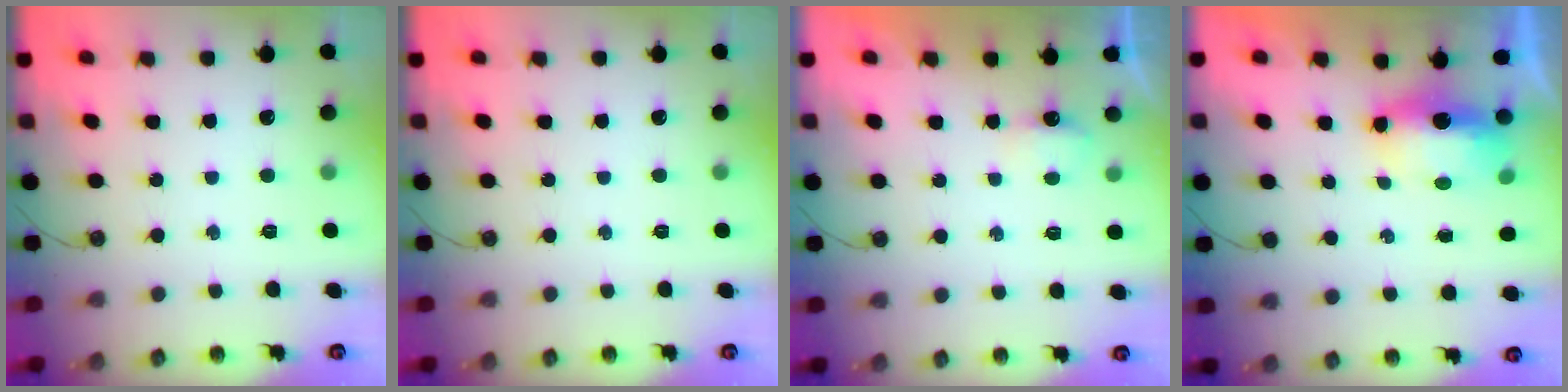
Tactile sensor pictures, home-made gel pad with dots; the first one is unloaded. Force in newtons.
{"total": 0.0}
{"total": 3.5, "press": 3.5, "slide": 0.6}
{"total": 14.9, "press": 8.9, "slide": 11.9}